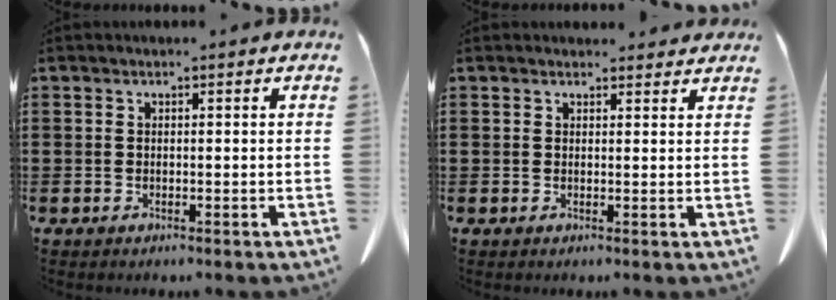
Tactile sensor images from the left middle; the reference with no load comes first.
{"total": 1.8, "force": [1.6, 0.6, 0.2], "torque": [-0.001, -0.002, 0.030]}